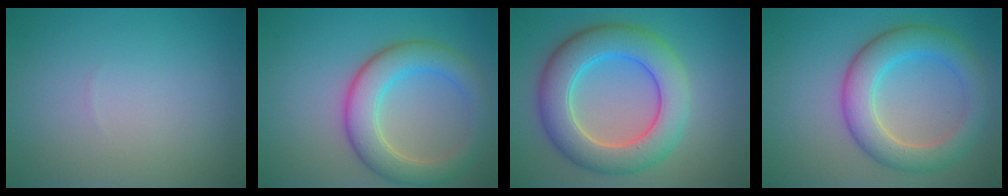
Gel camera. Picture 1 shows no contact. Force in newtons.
{"total": 5.8, "press": 5.8, "slide": 0.4}
{"total": 8.0, "press": 8.0, "slide": 0.1}
{"total": 5.9, "press": 5.9, "slide": 0.1}